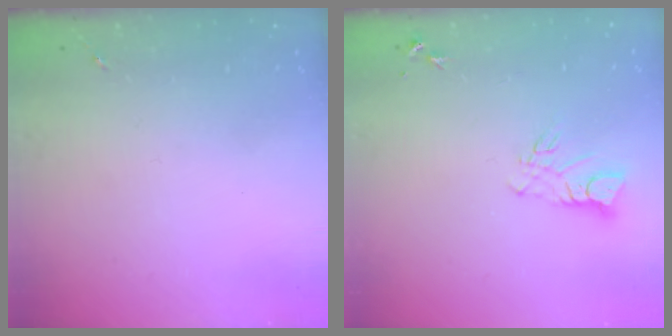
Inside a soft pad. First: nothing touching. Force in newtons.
{"total": 6.1, "press": 6.0, "slide": 0.6}